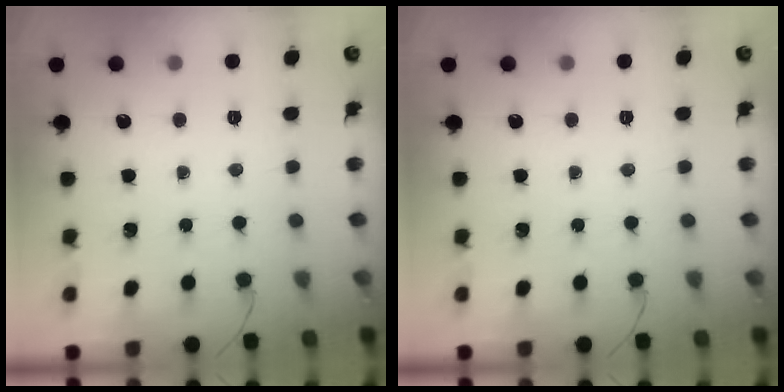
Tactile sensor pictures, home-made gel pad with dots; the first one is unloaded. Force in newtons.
{"total": 0.0}